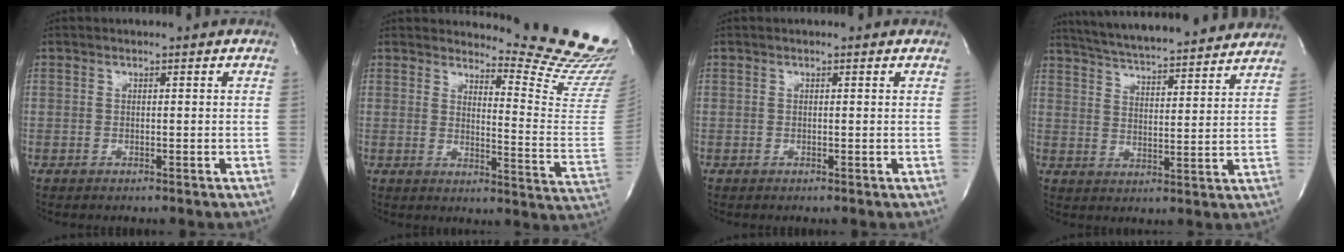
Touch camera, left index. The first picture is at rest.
{"total": 15.6, "force": [15.2, -0.6, 3.5], "torque": [-0.041, -0.170, 0.157]}
{"total": 0.0}
{"total": 22.6, "force": [20.7, 2.3, 8.8], "torque": [-0.146, -0.004, 0.278]}